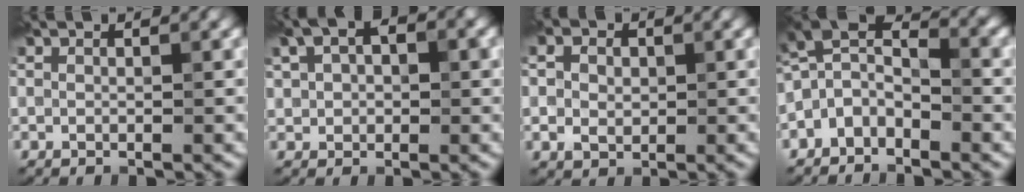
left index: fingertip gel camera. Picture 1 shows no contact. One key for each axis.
{"total": 5.4, "fx": 1.7, "fy": 3.5, "fz": 3.7, "tx": -0.059, "ty": 0.016, "tz": 0.019}
{"total": 3.4, "fx": 0.4, "fy": 2.8, "fz": 1.9, "tx": -0.030, "ty": 0.008, "tz": 0.001}
{"total": 4.4, "fx": -1.7, "fy": 2.5, "fz": 3.2, "tx": -0.053, "ty": 0.013, "tz": -0.046}